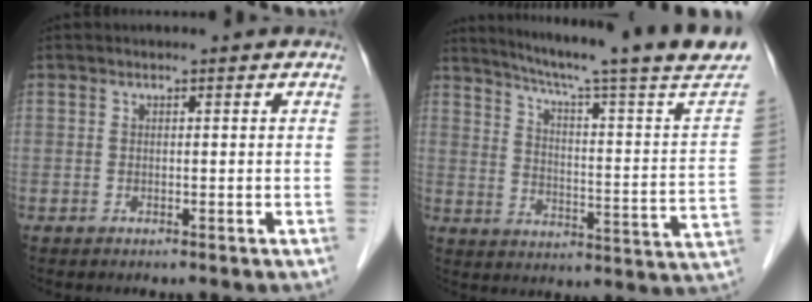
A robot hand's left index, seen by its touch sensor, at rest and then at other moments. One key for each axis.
{"total": 24.1, "fx": 20.0, "fy": -1.4, "fz": 13.4, "tx": -0.203, "ty": -0.056, "tz": 0.257}